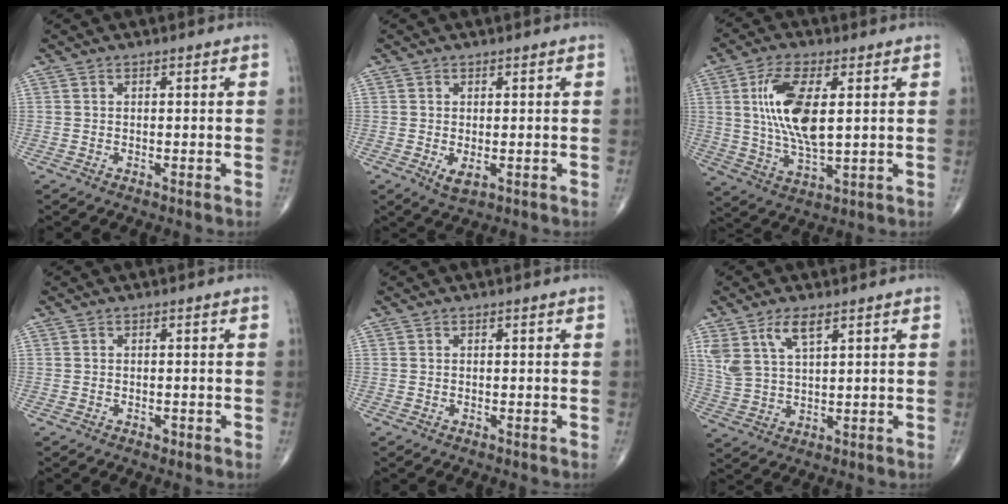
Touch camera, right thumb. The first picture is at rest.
{"total": 2.3, "force": [-0.4, 1.0, 2.0], "torque": [-0.032, -0.007, -0.001]}
{"total": 13.6, "force": [2.6, 5.4, 12.1], "torque": [-0.243, -0.016, 0.056]}
{"total": 0.6, "force": [-0.4, 0.3, 0.3], "torque": [-0.003, -0.001, -0.006]}
{"total": 0.0}
{"total": 7.3, "force": [4.1, 2.8, 5.3], "torque": [-0.112, -0.012, 0.091]}